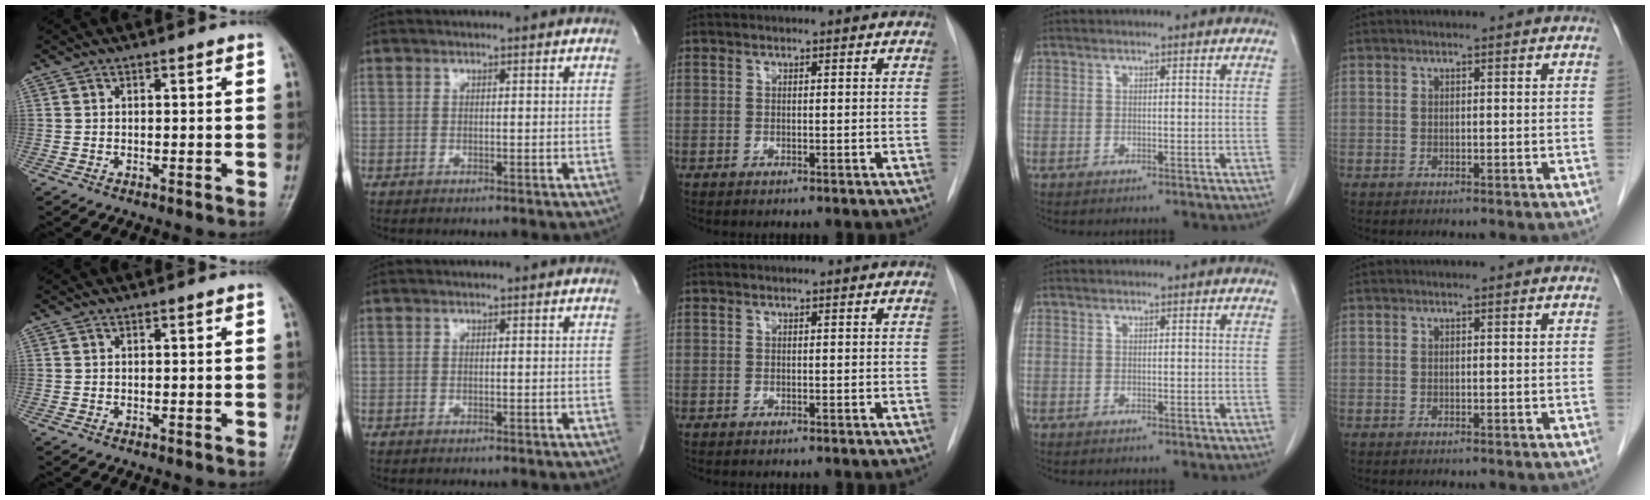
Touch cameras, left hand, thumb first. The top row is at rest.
{}